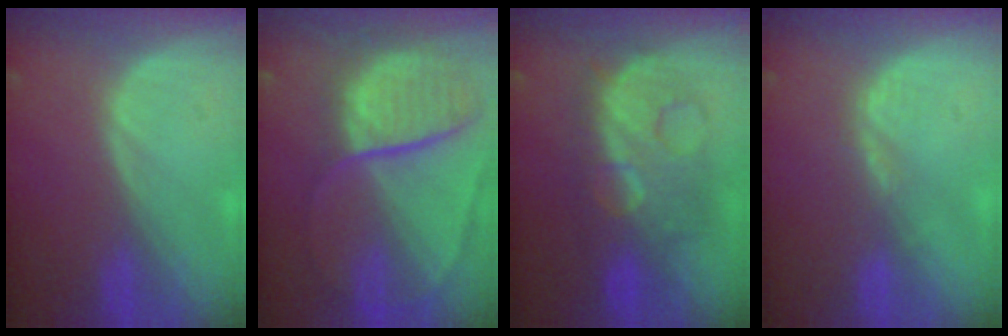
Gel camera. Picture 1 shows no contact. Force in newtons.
{"total": 10.7, "press": 9.0, "slide": 5.9}
{"total": 9.5, "press": 9.5, "slide": 0.4}
{"total": 2.3, "press": 1.8, "slide": 1.5}